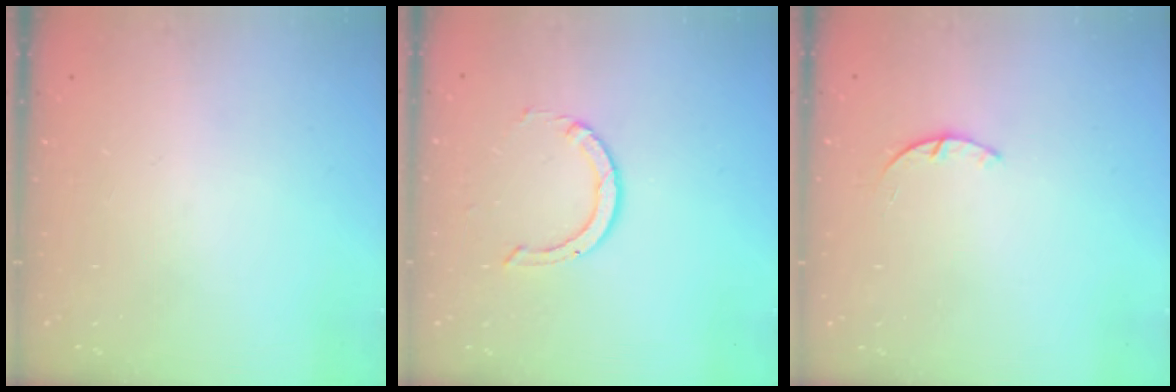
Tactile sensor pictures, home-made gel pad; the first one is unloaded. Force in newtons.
{"total": 3.0, "press": 3.0, "slide": 0.3}
{"total": 1.4, "press": 1.4, "slide": 0.3}